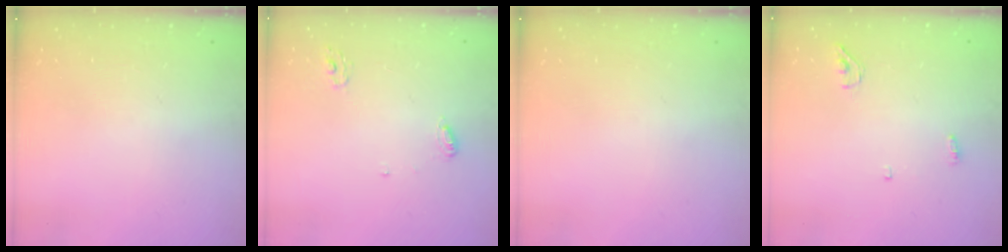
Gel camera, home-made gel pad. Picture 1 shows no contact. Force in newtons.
{"total": 4.7, "press": 4.7, "slide": 0.4}
{"total": 0.0}
{"total": 3.7, "press": 3.6, "slide": 0.9}